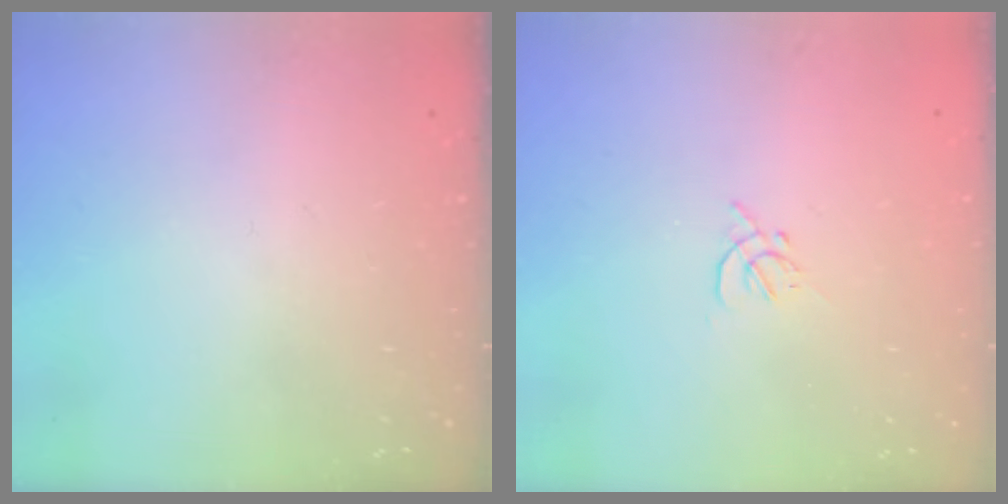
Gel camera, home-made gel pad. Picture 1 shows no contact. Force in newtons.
{"total": 1.9, "press": 1.8, "slide": 0.5}